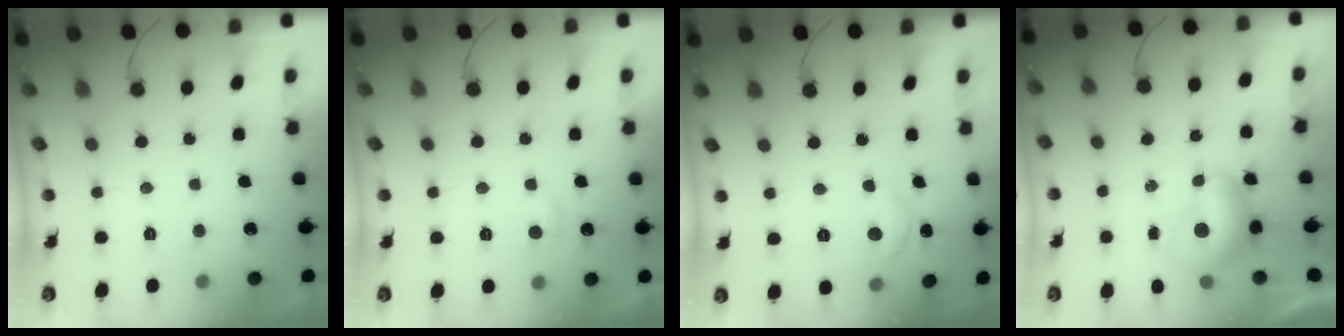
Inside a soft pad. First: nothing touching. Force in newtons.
{"total": 4.2, "press": 4.1, "slide": 0.5}
{"total": 6.9, "press": 6.9, "slide": 0.6}
{"total": 7.0, "press": 6.9, "slide": 0.9}